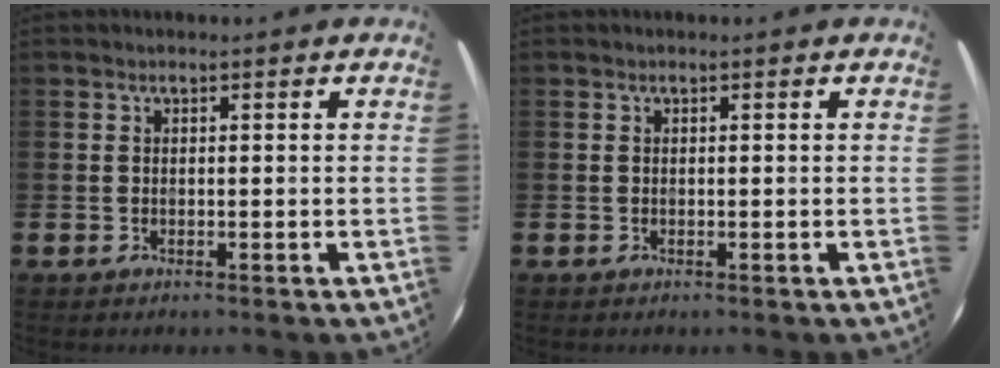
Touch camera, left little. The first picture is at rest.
{"total": 0.0}